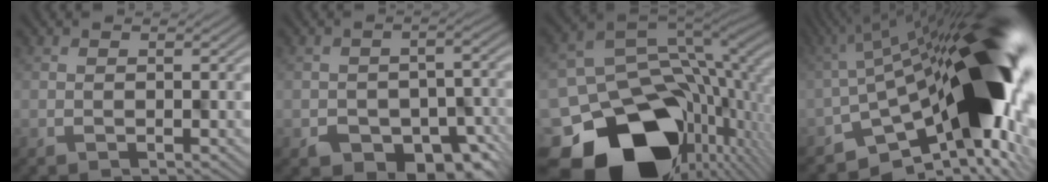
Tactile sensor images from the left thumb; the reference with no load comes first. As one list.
[{"total": 8.7, "force": [-5.1, 5.2, 4.7], "torque": [-0.062, -0.017, -0.070]}, {"total": 17.4, "force": [-6.8, 12.3, 10.3], "torque": [-0.211, -0.064, -0.092]}, {"total": 16.5, "force": [-4.0, 6.4, 14.7], "torque": [-0.203, 0.017, -0.085]}]